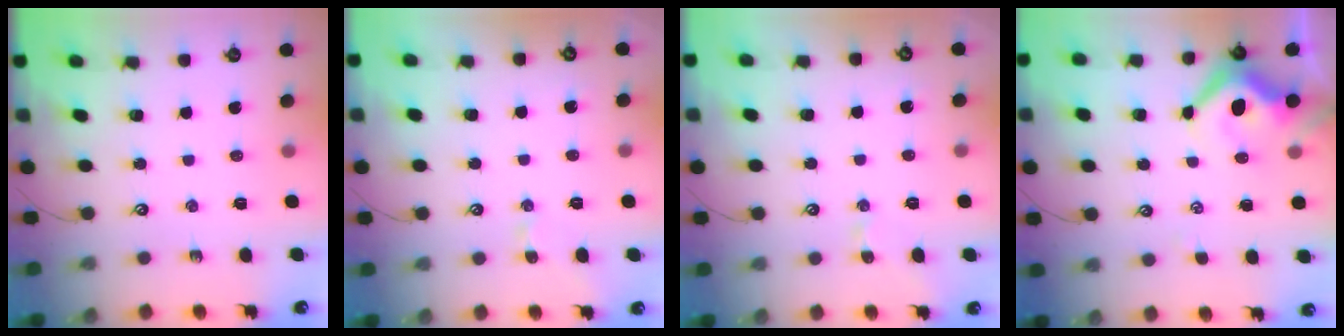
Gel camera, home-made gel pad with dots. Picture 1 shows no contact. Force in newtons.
{"total": 2.2, "press": 2.2, "slide": 0.3}
{"total": 2.2, "press": 2.2, "slide": 0.3}
{"total": 8.6, "press": 8.4, "slide": 1.8}